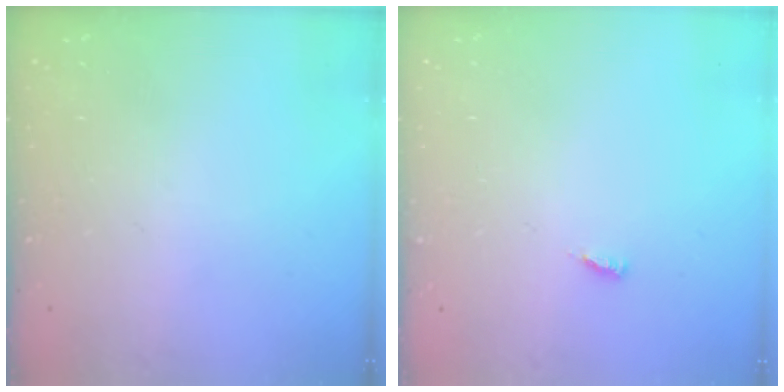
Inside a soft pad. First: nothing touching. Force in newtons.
{"total": 2.6, "press": 2.6, "slide": 0.3}